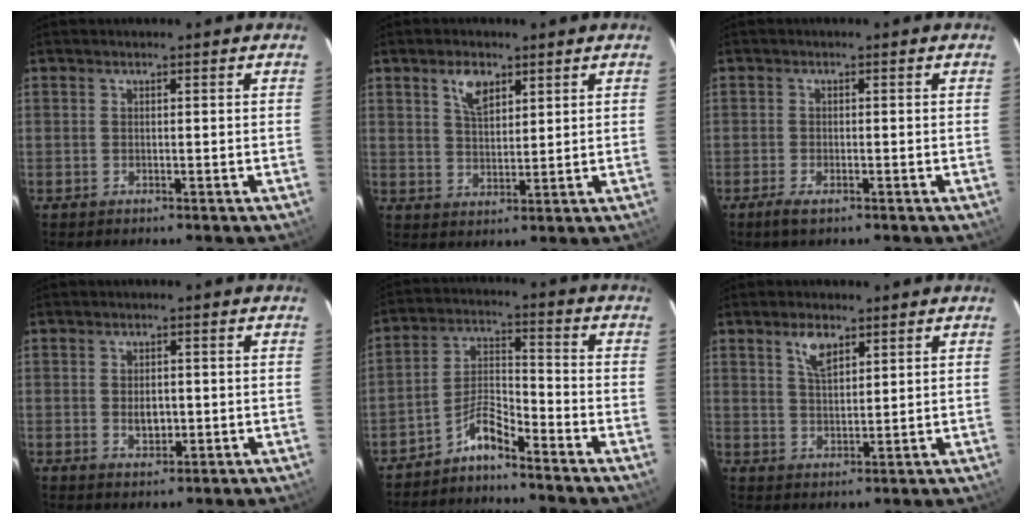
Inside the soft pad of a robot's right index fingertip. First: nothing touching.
{"total": 5.4, "force": [3.1, 2.6, 3.5], "torque": [-0.062, 0.005, 0.057]}
{"total": 2.7, "force": [-1.8, 0.8, 1.8], "torque": [-0.043, -0.006, -0.034]}
{"total": 3.3, "force": [-0.3, 2.1, 2.5], "torque": [-0.042, -0.001, -0.003]}
{"total": 5.5, "force": [-4.8, 0.7, 2.6], "torque": [-0.059, 0.027, -0.095]}
{"total": 4.9, "force": [2.9, 2.2, 3.3], "torque": [-0.059, 0.004, 0.055]}